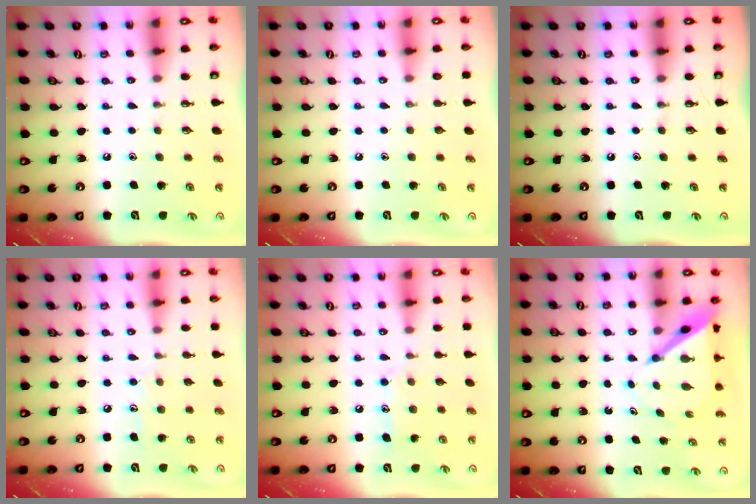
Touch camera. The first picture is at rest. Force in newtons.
{"total": 0.0}
{"total": 0.0}
{"total": 6.4, "press": 6.4, "slide": 0.6}
{"total": 9.6, "press": 9.6, "slide": 0.6}
{"total": 6.0, "press": 5.9, "slide": 0.6}